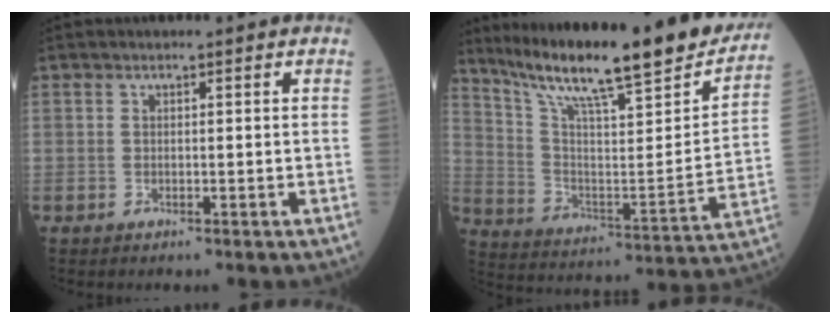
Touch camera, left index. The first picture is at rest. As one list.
[{"total": 27.2, "force": [22.2, 2.5, 15.4], "torque": [-0.257, -0.037, 0.325]}]